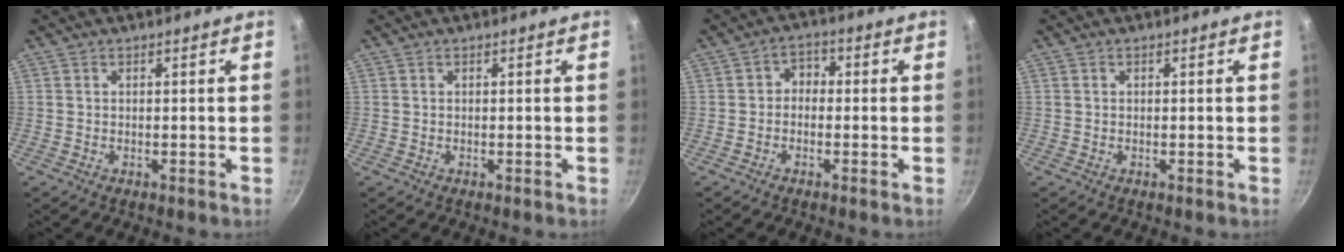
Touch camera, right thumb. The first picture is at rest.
{"total": 0.0}
{"total": 3.4, "force": [-0.5, 2.8, 1.8], "torque": [-0.010, 0.014, -0.019]}
{"total": 0.0}